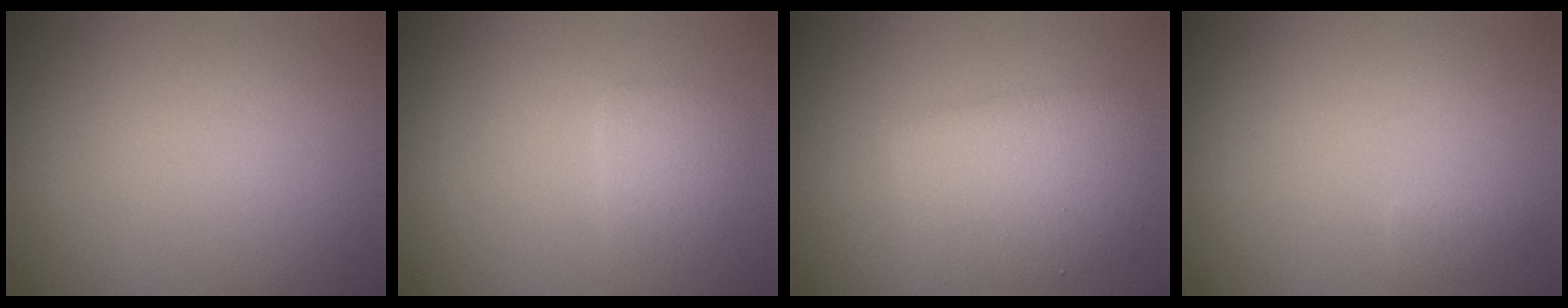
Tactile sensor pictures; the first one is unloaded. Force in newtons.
{"total": 1.6, "press": 1.6, "slide": 0.3}
{"total": 4.3, "press": 4.3, "slide": 0.0}
{"total": 0.6, "press": 0.6, "slide": 0.0}